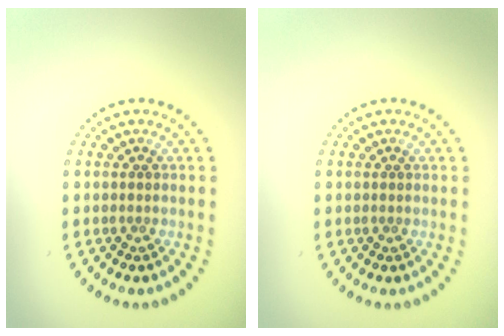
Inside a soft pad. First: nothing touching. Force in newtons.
{"total": 0.0}